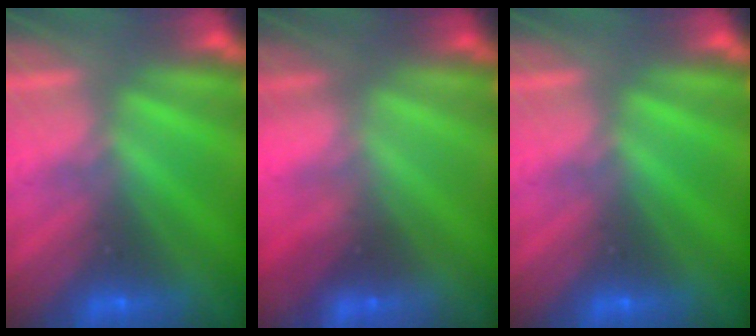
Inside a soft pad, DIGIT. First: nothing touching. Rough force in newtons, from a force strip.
{"total": 1.9}
{"total": 0.0}